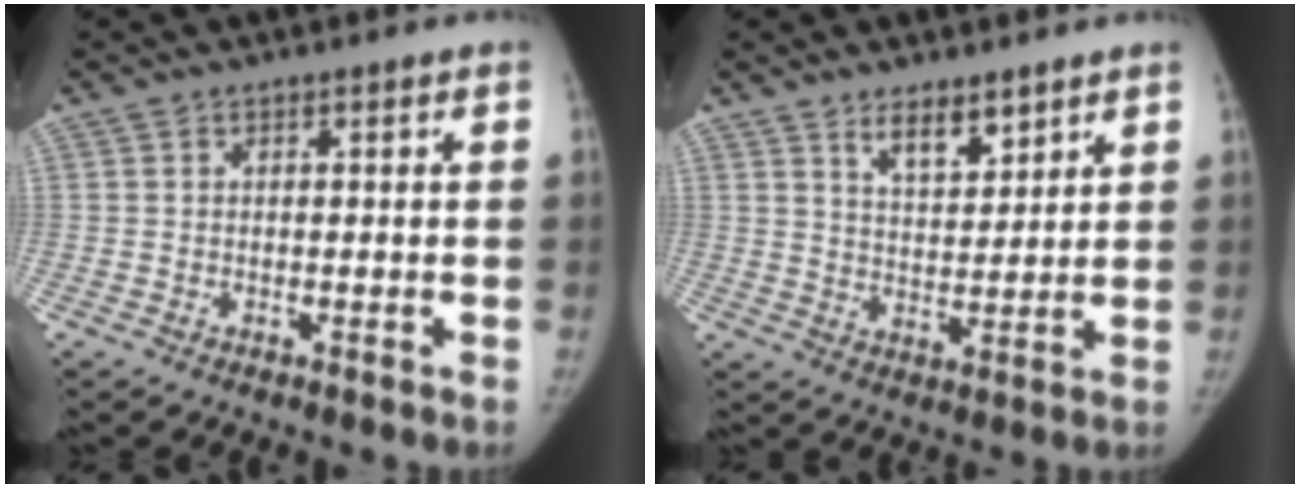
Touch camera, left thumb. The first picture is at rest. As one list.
[{"total": 6.3, "force": [4.5, 2.5, 3.6], "torque": [-0.037, -0.037, 0.080]}]